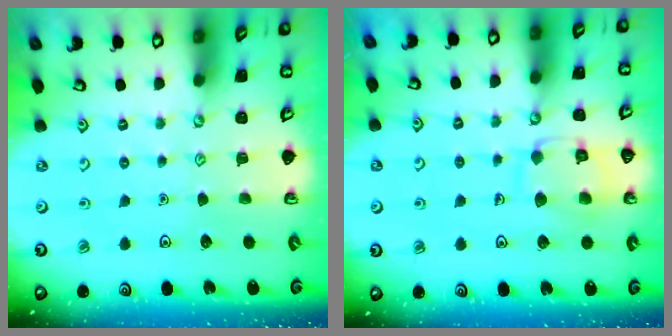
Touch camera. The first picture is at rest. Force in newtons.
{"total": 11.1, "press": 11.1, "slide": 0.8}